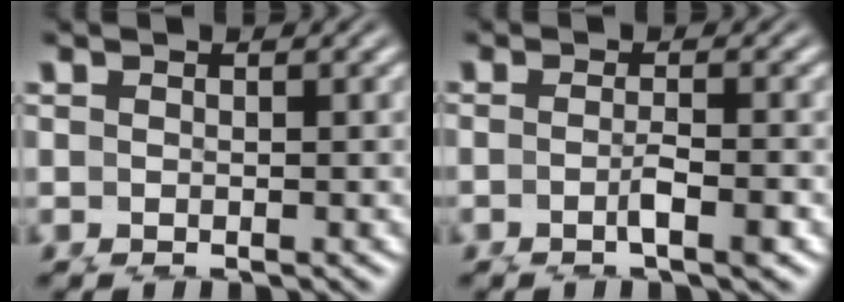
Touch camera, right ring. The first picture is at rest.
{"total": 1.5, "force": [-0.2, -0.3, 1.5], "torque": [-0.024, -0.008, 0.001]}